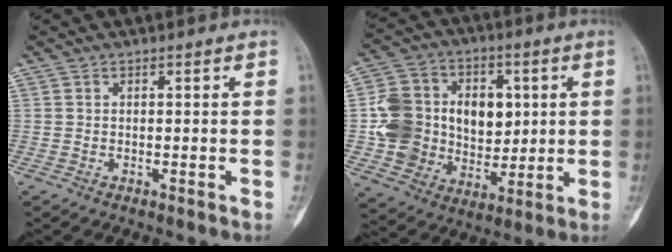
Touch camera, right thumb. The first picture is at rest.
{"total": 18.5, "force": [1.9, 15.1, 10.6], "torque": [-0.145, 0.014, 0.051]}